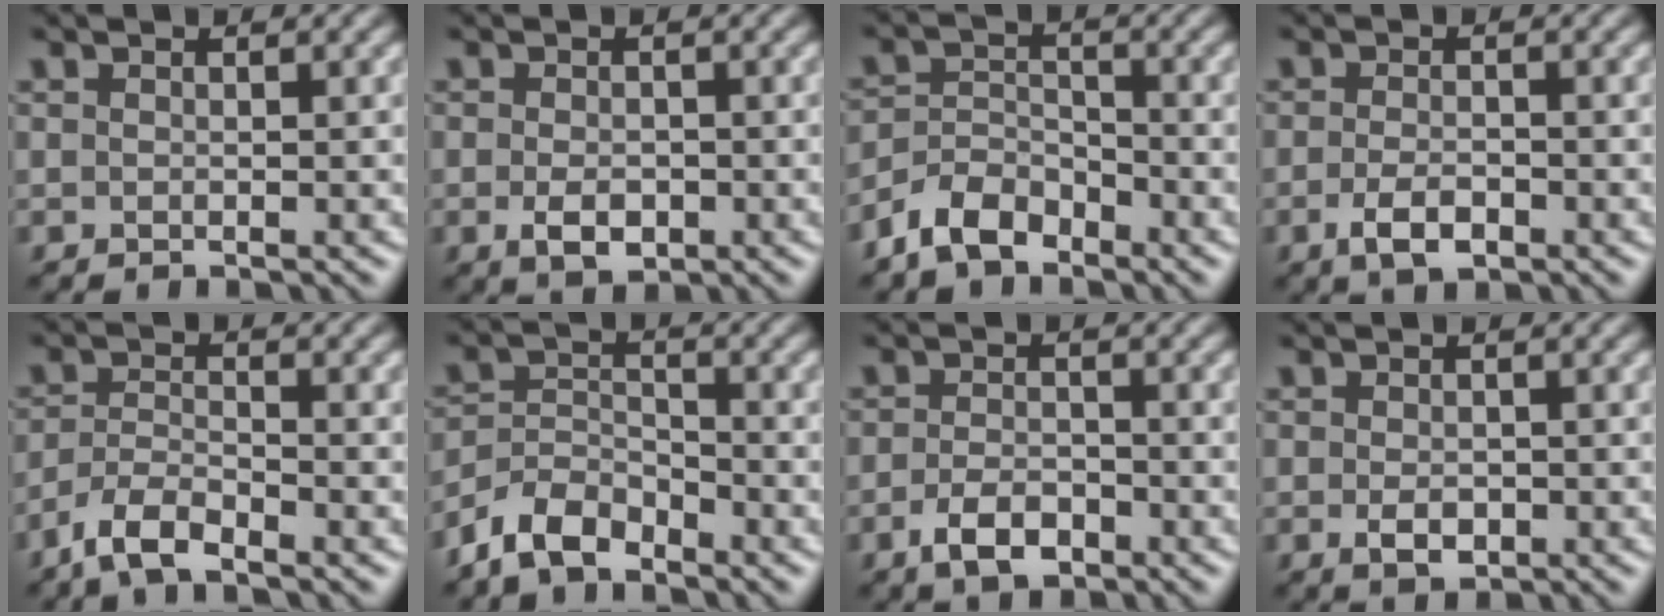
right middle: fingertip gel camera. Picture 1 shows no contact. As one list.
[{"total": 2.4, "force": [-0.6, 1.5, 1.8], "torque": [-0.035, -0.002, -0.010]}, {"total": 3.9, "force": [-2.9, 2.0, 1.6], "torque": [-0.031, 0.004, -0.066]}, {"total": 2.5, "force": [-1.1, 1.2, 2.0], "torque": [-0.043, -0.003, -0.022]}, {"total": 3.6, "force": [-2.7, 1.0, 2.1], "torque": [-0.048, -0.003, -0.064]}, {"total": 4.2, "force": [-3.4, 1.9, 1.7], "torque": [-0.033, 0.000, -0.077]}, {"total": 3.0, "force": [-1.5, 1.6, 2.1], "torque": [-0.042, 0.000, -0.032]}, {"total": 1.9, "force": [-0.4, 1.2, 1.5], "torque": [-0.029, -0.001, -0.006]}]